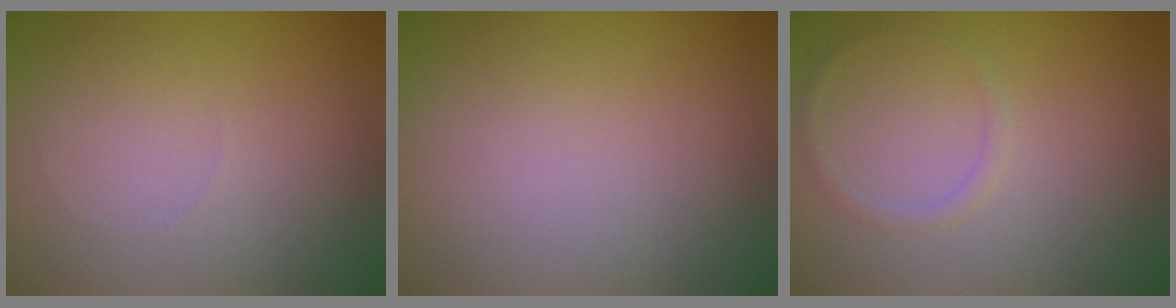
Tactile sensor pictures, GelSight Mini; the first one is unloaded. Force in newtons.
{"total": 0.0}
{"total": 0.8, "press": 0.8, "slide": 0.0}